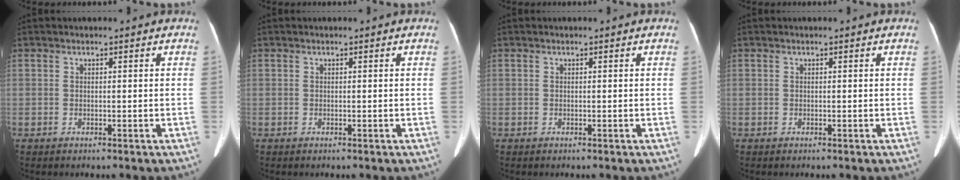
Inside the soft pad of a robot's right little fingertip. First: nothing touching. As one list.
[{"total": 0.0}, {"total": 0.0}, {"total": 0.0}]